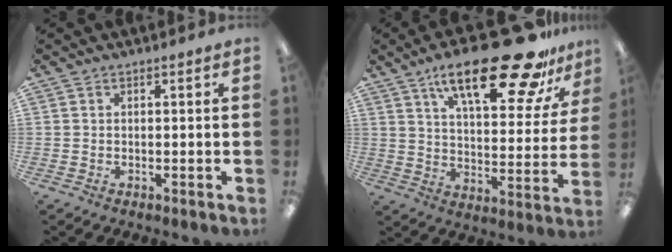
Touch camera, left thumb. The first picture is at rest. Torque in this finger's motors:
{"motor_torque": [0.41, 0.51, 1.43, -1.33, 0.29]}